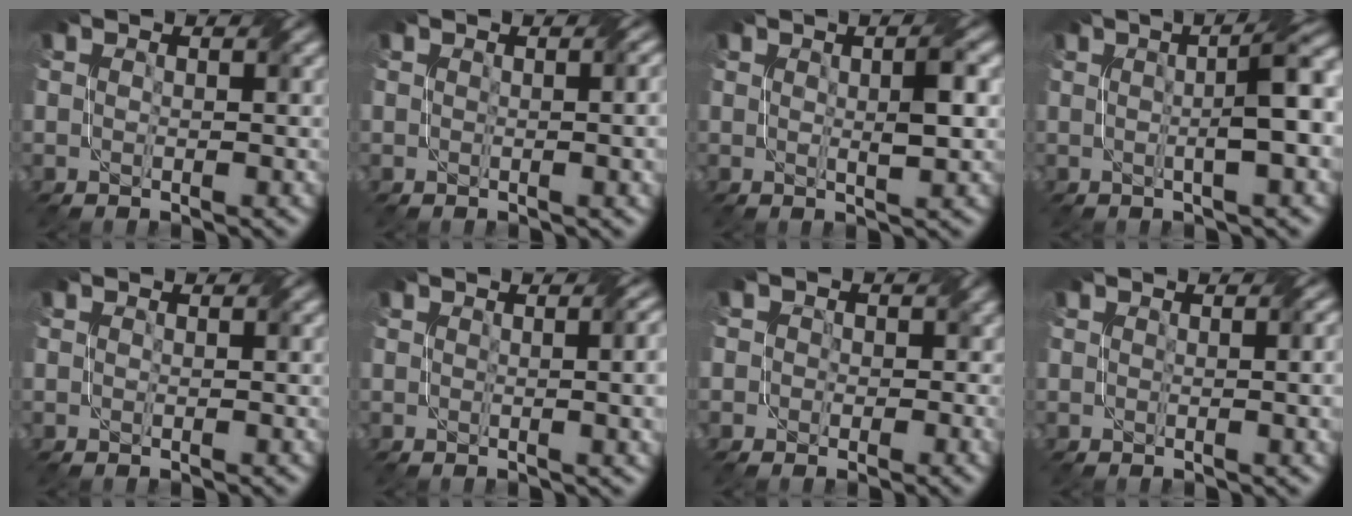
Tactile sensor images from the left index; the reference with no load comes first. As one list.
[{"total": 2.9, "force": [0.3, 1.0, 2.7], "torque": [-0.023, 0.008, 0.006]}, {"total": 2.8, "force": [0.6, 0.4, 2.7], "torque": [-0.041, 0.002, 0.011]}, {"total": 6.1, "force": [0.7, 1.1, 5.9], "torque": [-0.073, 0.016, 0.005]}, {"total": 0.0}, {"total": 5.3, "force": [0.7, 2.2, 4.7], "torque": [-0.024, 0.012, 0.011]}, {"total": 4.0, "force": [0.3, 3.7, 1.5], "torque": [0.003, 0.017, -0.030]}, {"total": 2.7, "force": [0.4, 1.0, 2.5], "torque": [-0.022, 0.006, 0.006]}]